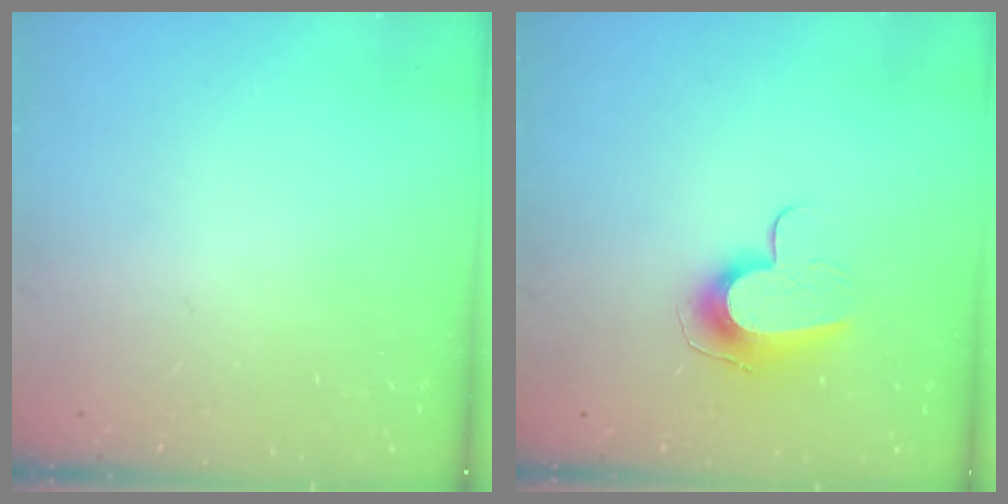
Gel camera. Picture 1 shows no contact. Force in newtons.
{"total": 10.1, "press": 10.1, "slide": 0.3}